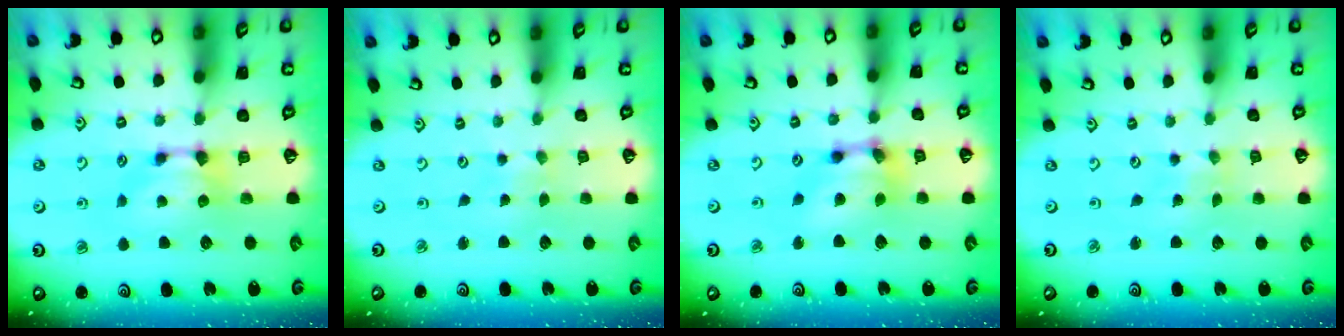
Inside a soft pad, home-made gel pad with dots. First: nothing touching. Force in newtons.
{"total": 4.7, "press": 4.6, "slide": 0.2}
{"total": 5.3, "press": 4.7, "slide": 2.4}
{"total": 5.4, "press": 5.4, "slide": 0.3}